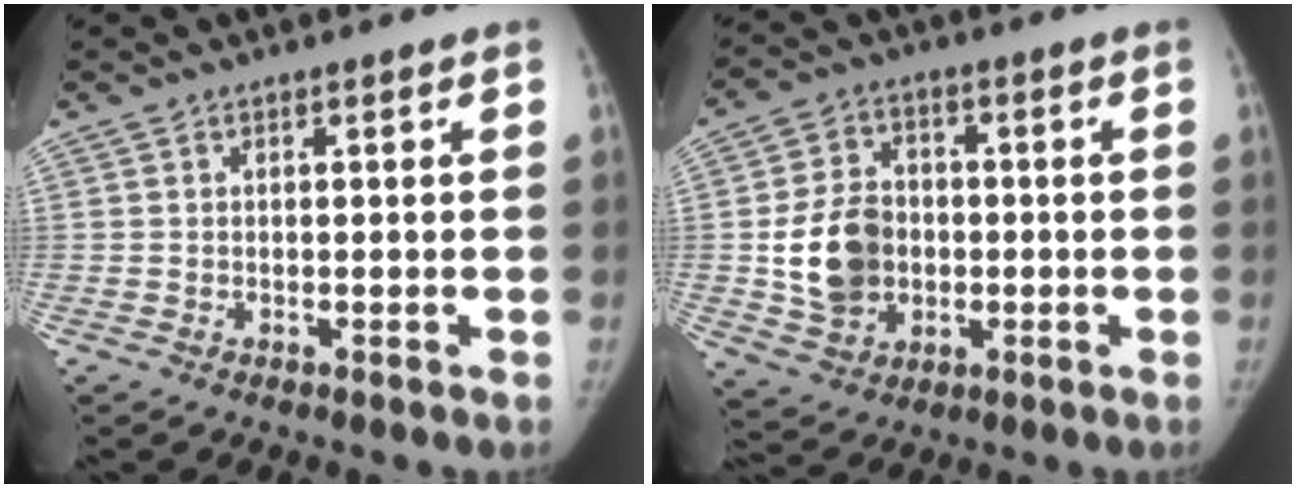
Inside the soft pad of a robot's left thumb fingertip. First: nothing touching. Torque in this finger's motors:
{"motor_torque": [0.64, 0.67, 0.45, -0.34, 0.38]}